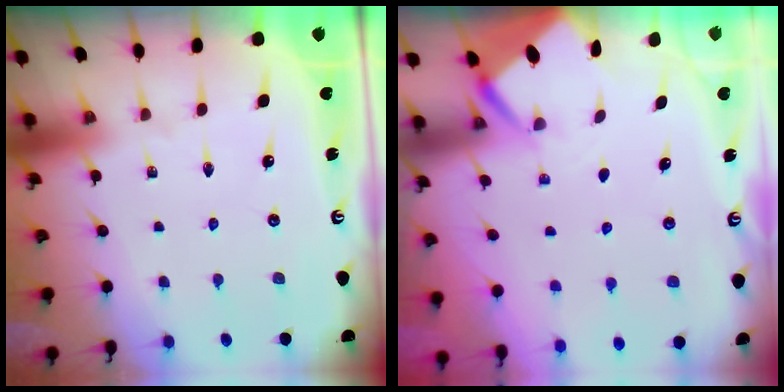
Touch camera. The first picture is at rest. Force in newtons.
{"total": 2.5, "press": 2.5, "slide": 0.3}